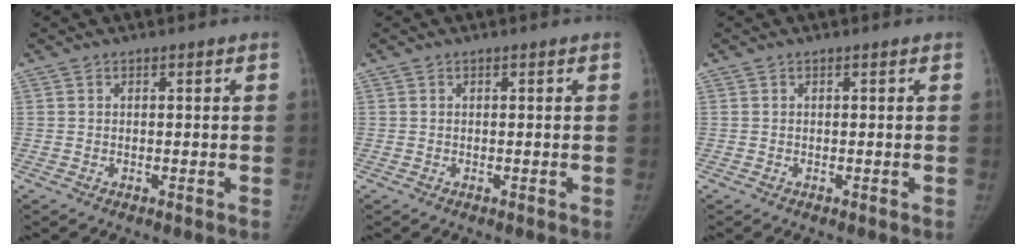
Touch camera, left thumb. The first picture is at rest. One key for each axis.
{"total": 0.0}
{"total": 0.0}